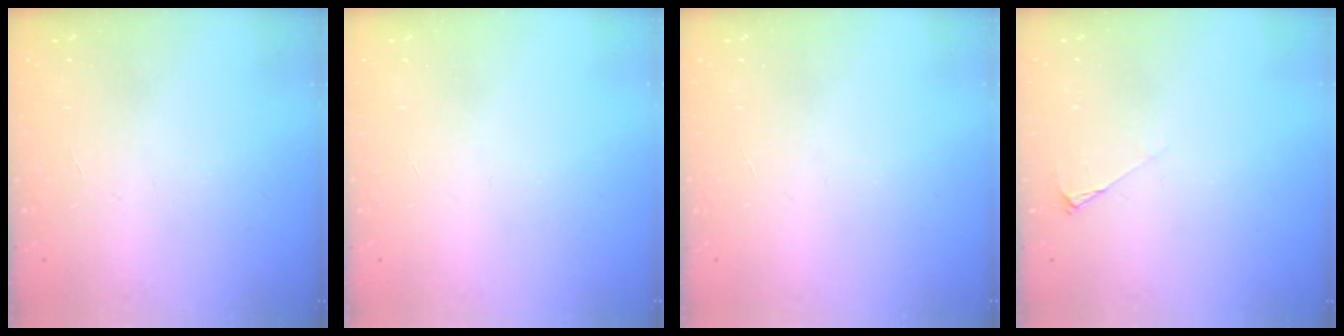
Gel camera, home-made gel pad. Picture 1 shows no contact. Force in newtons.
{"total": 0.0}
{"total": 0.0}
{"total": 4.0, "press": 4.0, "slide": 0.7}